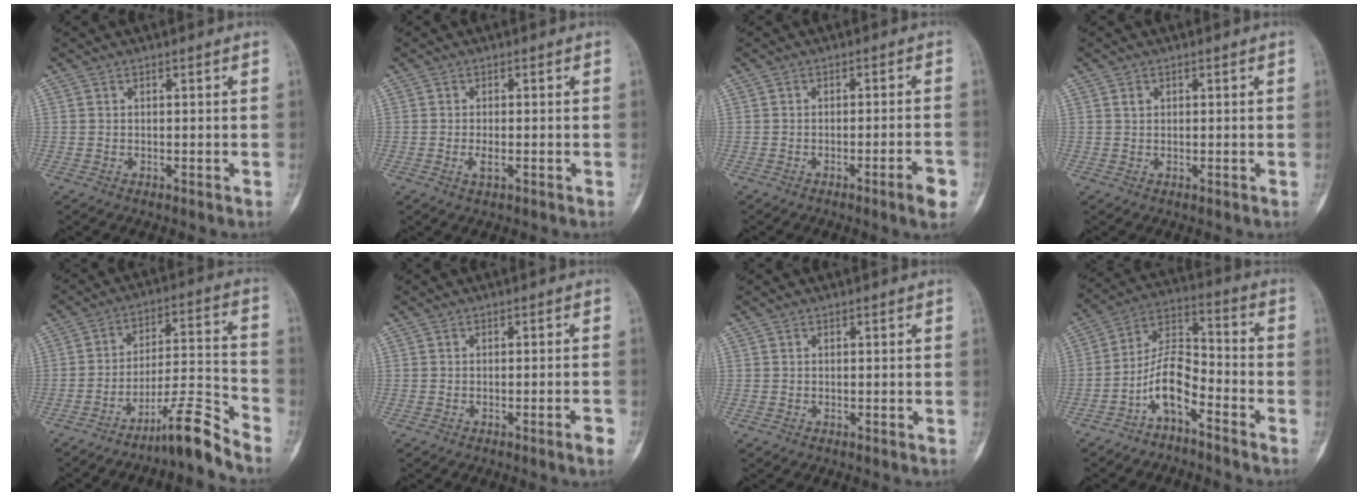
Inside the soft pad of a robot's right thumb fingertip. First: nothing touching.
{"total": 1.8, "force": [-0.5, 0.6, 1.6], "torque": [-0.032, -0.002, -0.009]}
{"total": 4.5, "force": [-2.3, 0.3, 3.8], "torque": [-0.054, 0.010, -0.034]}
{"total": 1.0, "force": [0.4, 0.7, 0.5], "torque": [-0.005, 0.001, 0.007]}
{"total": 10.5, "force": [-8.6, 0.3, 5.9], "torque": [-0.095, 0.091, -0.144]}
{"total": 2.1, "force": [-1.2, 0.0, 1.8], "torque": [-0.030, 0.002, -0.017]}
{"total": 0.0}
{"total": 9.3, "force": [-5.4, 3.8, 6.6], "torque": [-0.121, 0.076, -0.109]}